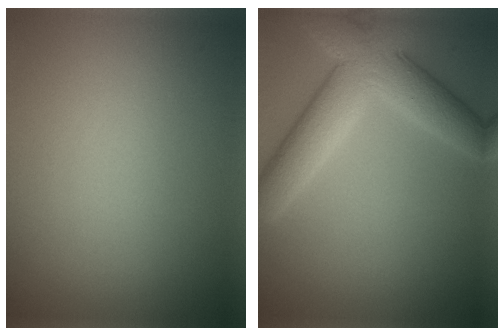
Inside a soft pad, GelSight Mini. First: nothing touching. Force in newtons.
{"total": 7.1, "press": 7.1, "slide": 0.4}